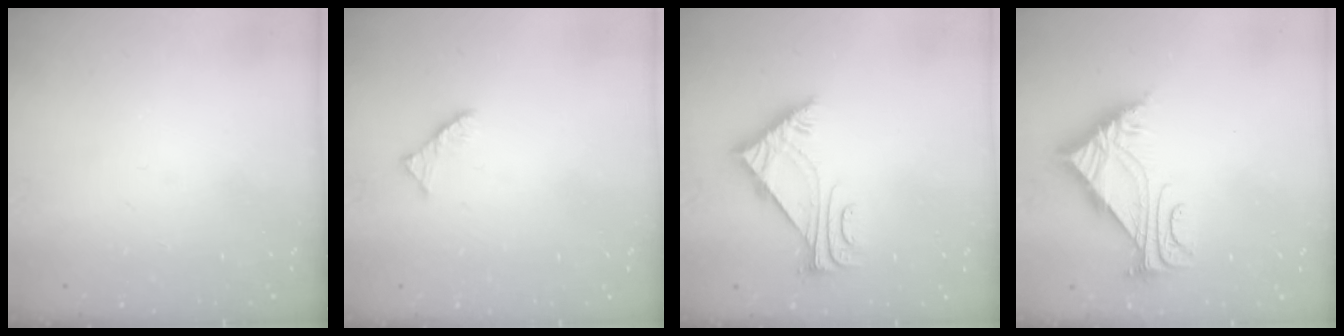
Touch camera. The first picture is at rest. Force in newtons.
{"total": 3.0, "press": 3.0, "slide": 0.5}
{"total": 6.3, "press": 6.3, "slide": 0.9}
{"total": 7.5, "press": 7.5, "slide": 0.4}